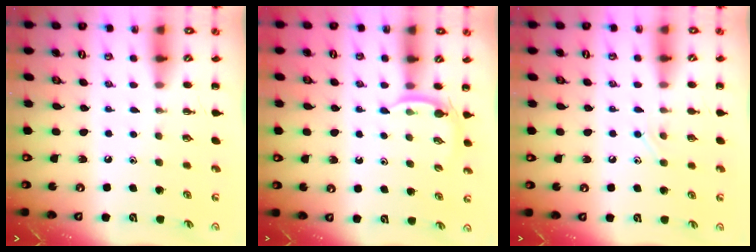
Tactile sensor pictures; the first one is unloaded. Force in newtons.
{"total": 3.7, "press": 3.5, "slide": 1.2}
{"total": 4.9, "press": 4.8, "slide": 0.9}